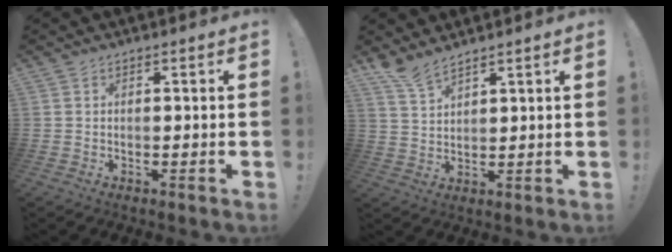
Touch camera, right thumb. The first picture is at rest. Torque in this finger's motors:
{"motor_torque": [0.47, 0.66, 0.15, -0.02, -0.01]}